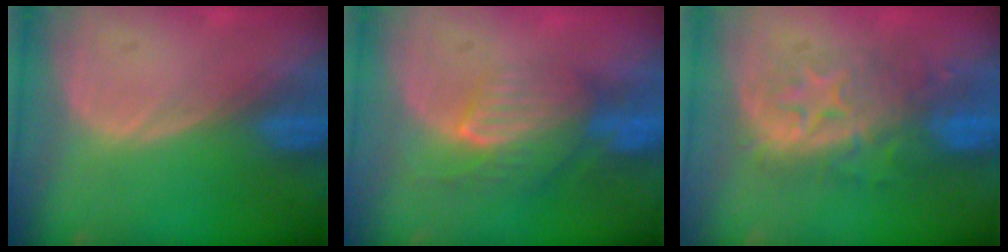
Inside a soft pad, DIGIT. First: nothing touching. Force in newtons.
{"total": 8.1, "press": 7.2, "slide": 3.6}
{"total": 8.3, "press": 8.3, "slide": 0.8}